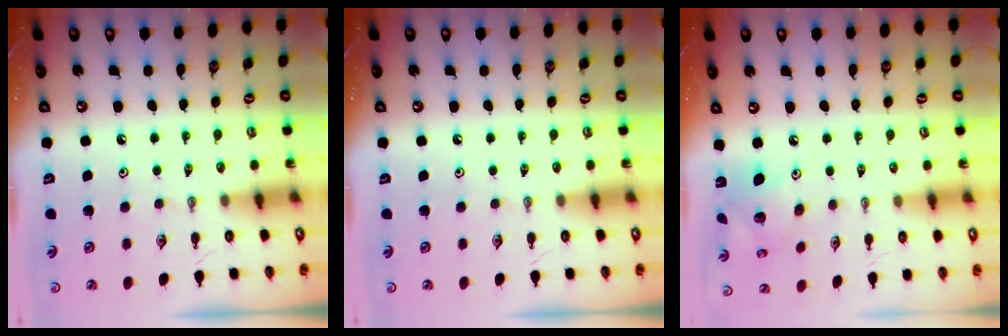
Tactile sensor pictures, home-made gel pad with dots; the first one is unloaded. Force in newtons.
{"total": 0.0}
{"total": 10.5, "press": 10.5, "slide": 0.6}